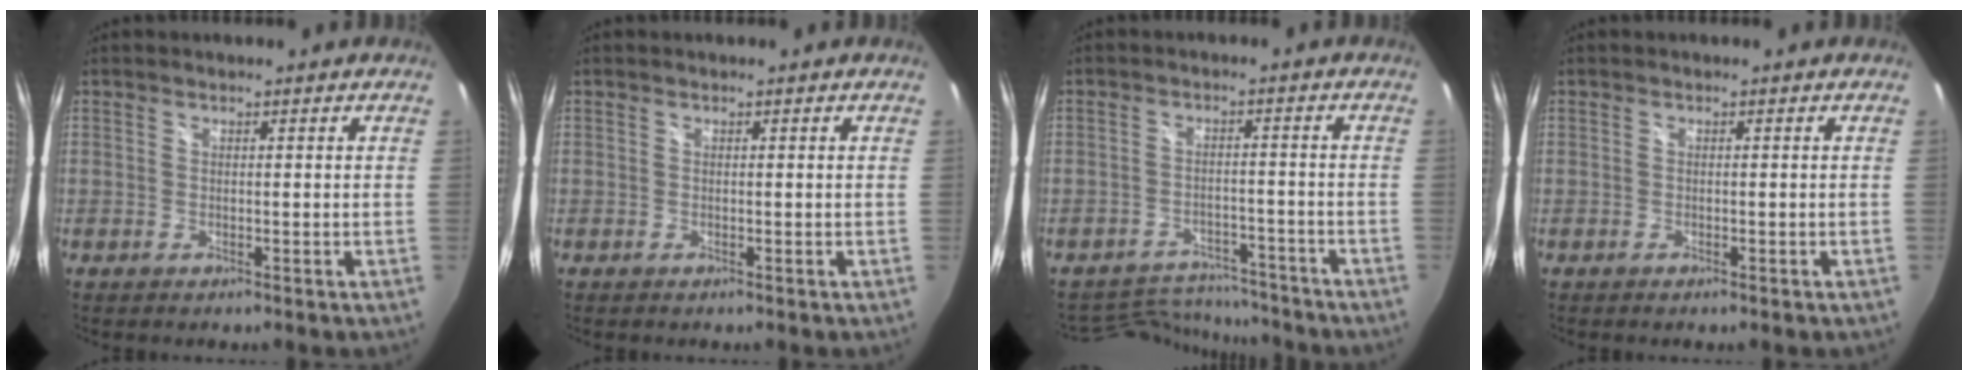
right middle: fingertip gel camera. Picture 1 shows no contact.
{"total": 0.0}
{"total": 11.0, "force": [-10.5, 3.0, 1.5], "torque": [-0.044, 0.019, -0.148]}
{"total": 0.5, "force": [-0.4, 0.2, 0.3], "torque": [-0.005, -0.002, -0.008]}